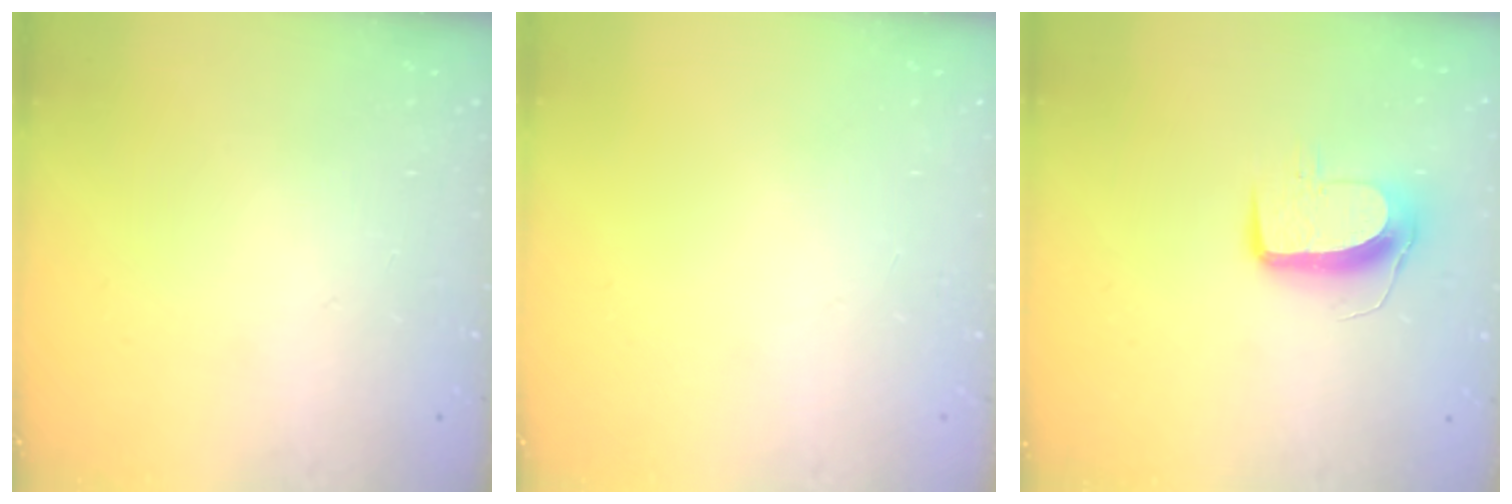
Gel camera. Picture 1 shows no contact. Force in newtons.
{"total": 0.0}
{"total": 9.8, "press": 9.8, "slide": 0.4}